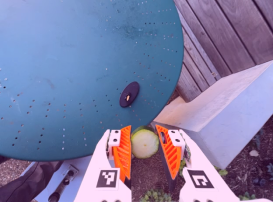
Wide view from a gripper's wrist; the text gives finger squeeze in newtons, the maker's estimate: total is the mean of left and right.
{"total": 14.3, "left": 14.4, "right": 14.2}